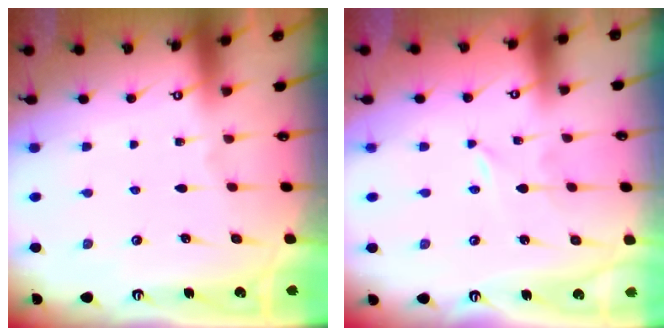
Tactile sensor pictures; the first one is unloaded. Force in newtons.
{"total": 0.0}